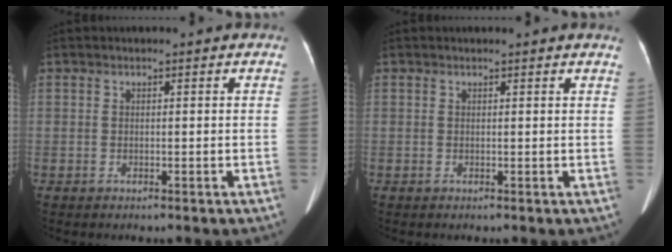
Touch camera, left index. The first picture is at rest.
{"total": 2.5, "force": [2.4, 0.1, 0.8], "torque": [-0.011, 0.006, 0.016]}